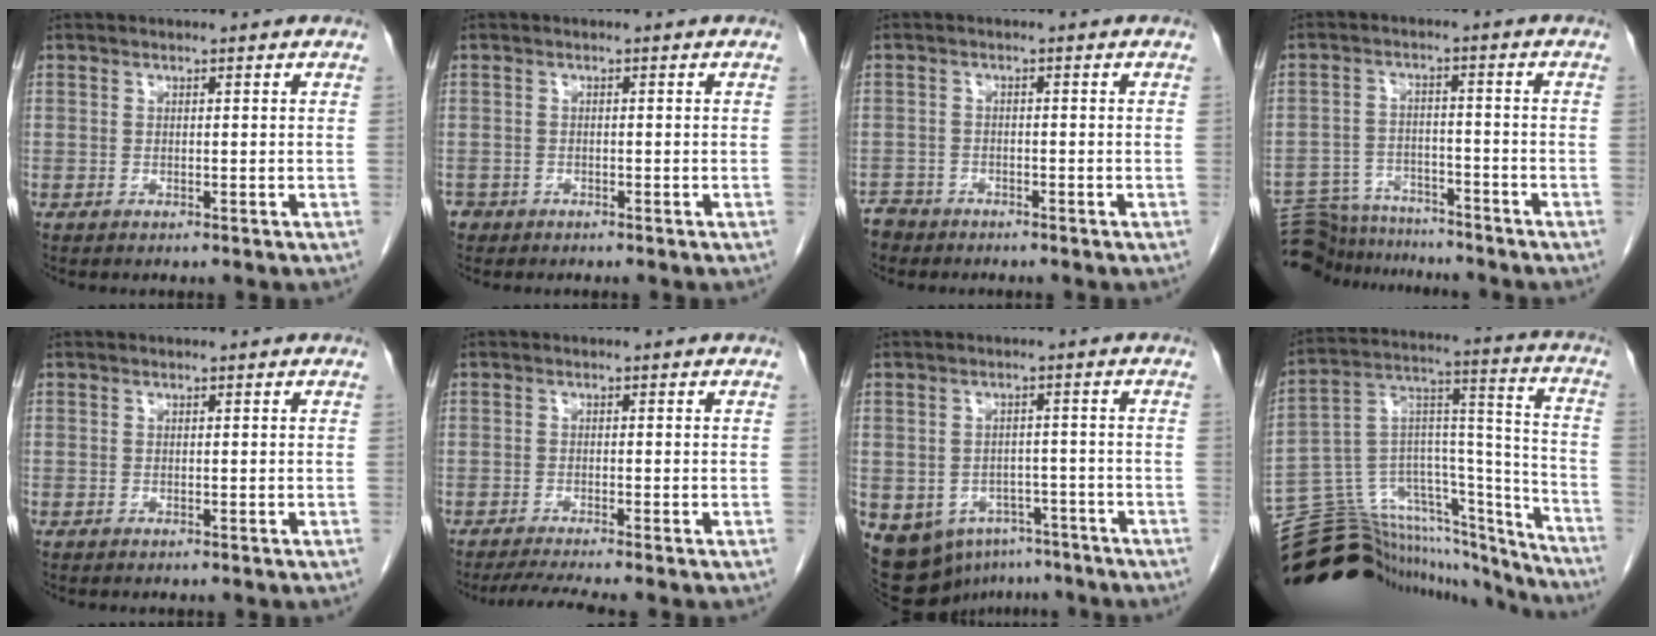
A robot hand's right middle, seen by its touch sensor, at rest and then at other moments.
{"total": 1.8, "force": [-1.3, 1.1, 0.1], "torque": [-0.007, 0.002, -0.024]}
{"total": 2.9, "force": [-2.6, 1.3, -0.3], "torque": [0.000, 0.000, -0.049]}
{"total": 12.9, "force": [-12.2, 3.5, 2.3], "torque": [-0.049, 0.009, -0.184]}
{"total": 0.0}
{"total": 3.6, "force": [-3.0, -1.0, 1.8], "torque": [-0.037, -0.017, -0.055]}
{"total": 14.9, "force": [-8.5, 11.0, 5.3], "torque": [-0.133, 0.011, -0.098]}
{"total": 30.6, "force": [-28.1, 7.6, 9.6], "torque": [-0.142, 0.040, -0.413]}